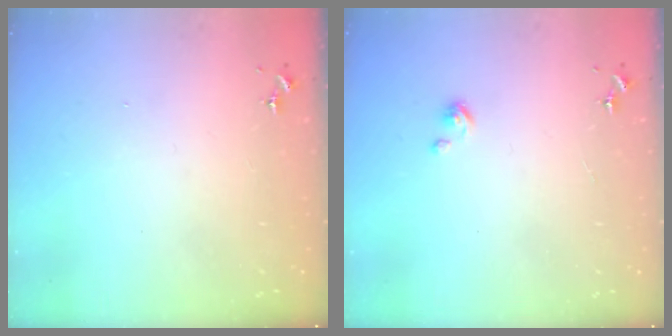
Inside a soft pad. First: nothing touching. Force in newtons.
{"total": 2.7, "press": 2.7, "slide": 0.3}